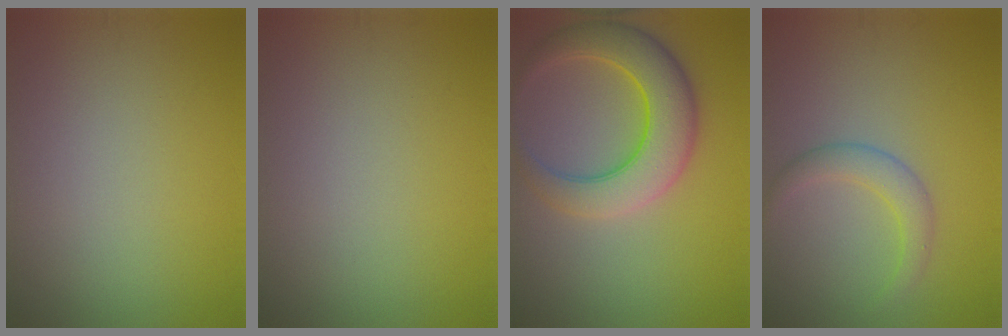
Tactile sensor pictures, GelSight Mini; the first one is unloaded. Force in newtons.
{"total": 0.0}
{"total": 6.9, "press": 6.9, "slide": 0.4}
{"total": 2.4, "press": 2.4, "slide": 0.1}